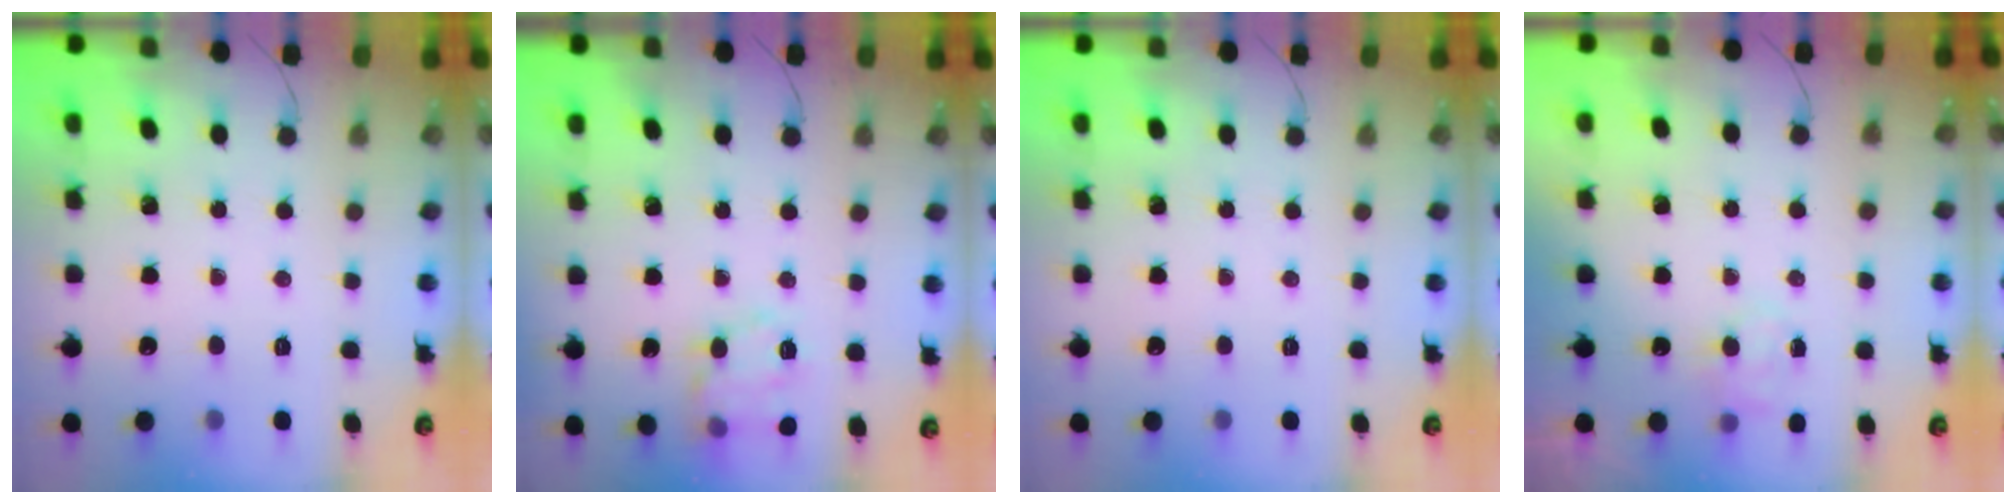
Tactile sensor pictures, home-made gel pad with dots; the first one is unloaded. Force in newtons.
{"total": 13.4, "press": 13.4, "slide": 0.4}
{"total": 0.0}
{"total": 5.2, "press": 5.1, "slide": 1.2}